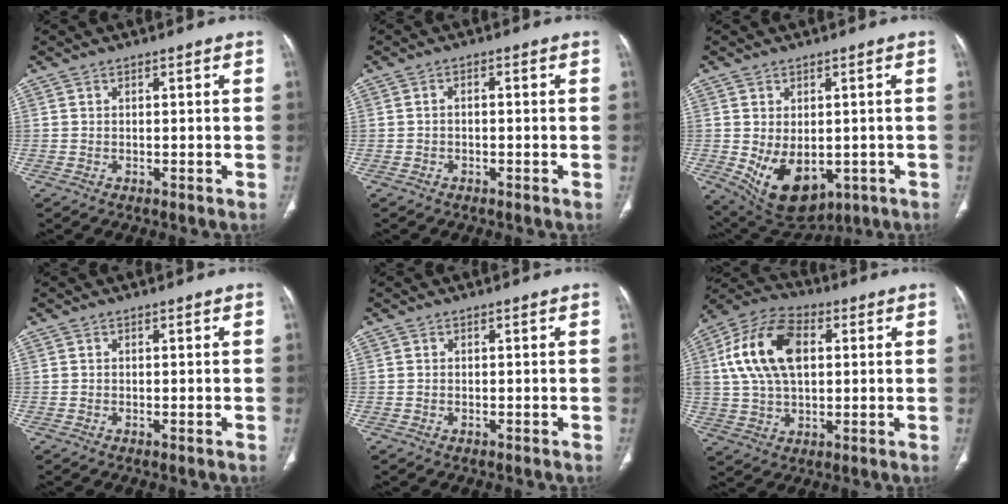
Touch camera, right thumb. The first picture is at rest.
{"total": 1.1, "force": [-0.4, 0.7, 0.7], "torque": [-0.012, 0.006, -0.009]}
{"total": 11.6, "force": [-2.4, 7.5, 8.5], "torque": [-0.122, -0.009, -0.009]}
{"total": 0.0}
{"total": 0.0}
{"total": 16.6, "force": [3.4, 10.0, 12.9], "torque": [-0.241, 0.016, 0.060]}